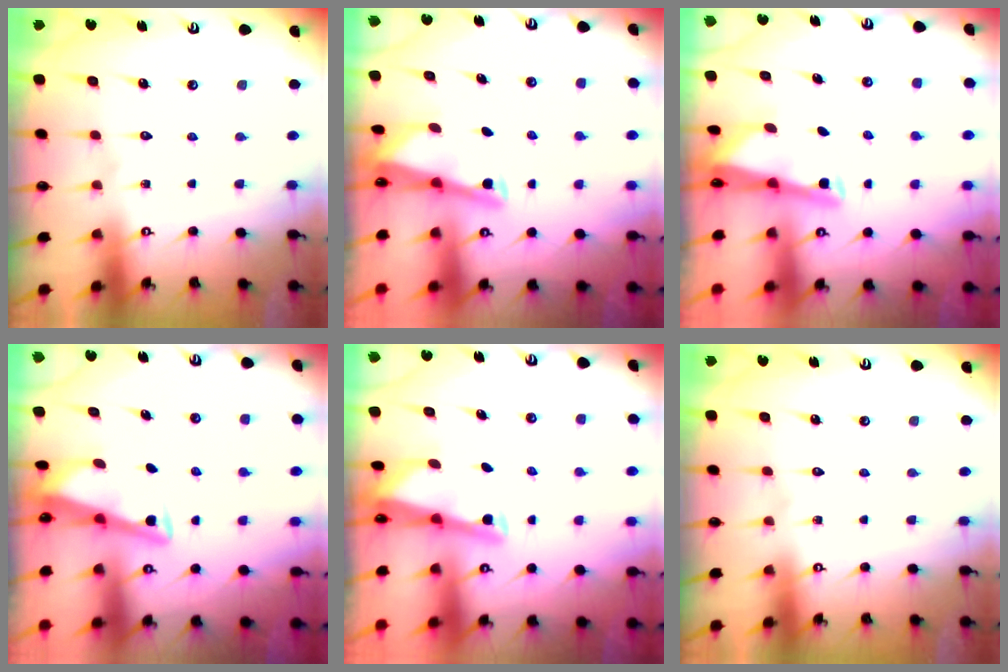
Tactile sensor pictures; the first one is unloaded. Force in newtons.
{"total": 2.6, "press": 2.6, "slide": 0.1}
{"total": 2.5, "press": 2.5, "slide": 0.3}
{"total": 3.5, "press": 3.5, "slide": 0.3}
{"total": 2.3, "press": 2.3, "slide": 0.2}
{"total": 0.0}